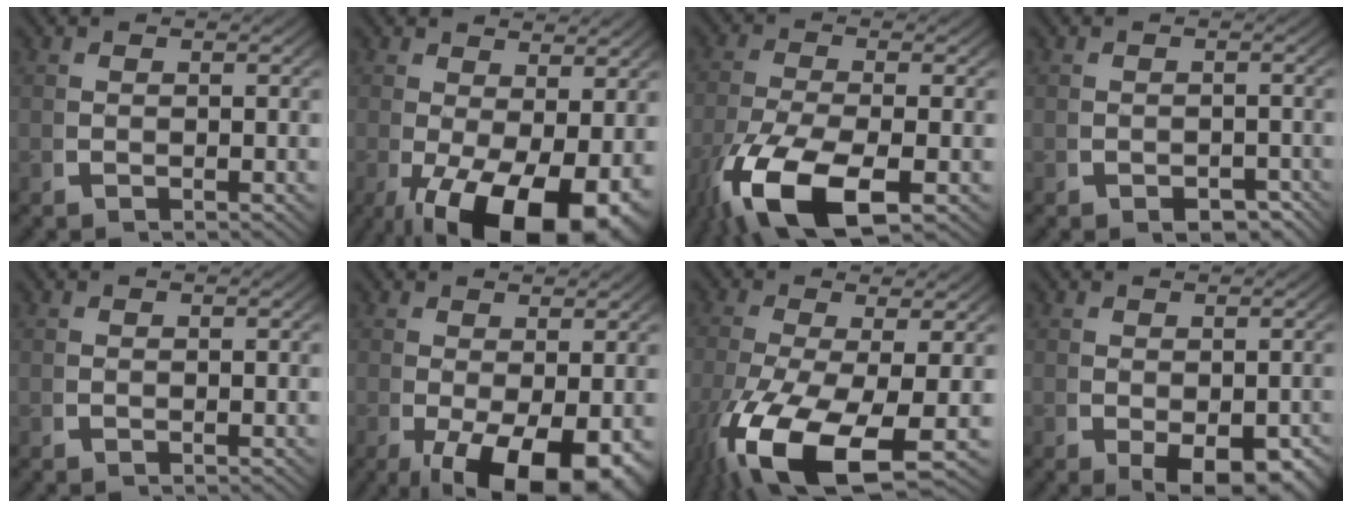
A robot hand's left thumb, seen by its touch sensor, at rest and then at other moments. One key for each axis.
{"total": 9.7, "fx": -2.9, "fy": 5.0, "fz": 7.8, "tx": -0.129, "ty": -0.053, "tz": -0.018}
{"total": 9.3, "fx": -3.5, "fy": 4.4, "fz": 7.5, "tx": -0.176, "ty": -0.033, "tz": -0.041}
{"total": 1.8, "fx": -1.2, "fy": 1.0, "fz": 0.8, "tx": -0.007, "ty": -0.007, "tz": -0.019}
{"total": 0.0}
{"total": 8.3, "fx": -3.0, "fy": 4.1, "fz": 6.6, "tx": -0.108, "ty": -0.048, "tz": -0.023}
{"total": 9.9, "fx": -3.0, "fy": 4.3, "fz": 8.4, "tx": -0.191, "ty": -0.039, "tz": -0.025}
{"total": 4.1, "fx": -1.3, "fy": 2.3, "fz": 3.1, "tx": -0.059, "ty": -0.034, "tz": 0.001}